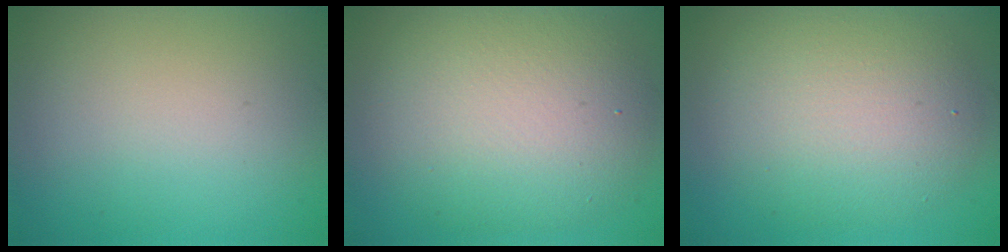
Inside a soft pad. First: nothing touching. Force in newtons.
{"total": 8.8, "press": 8.8, "slide": 0.9}
{"total": 6.6, "press": 6.5, "slide": 0.7}